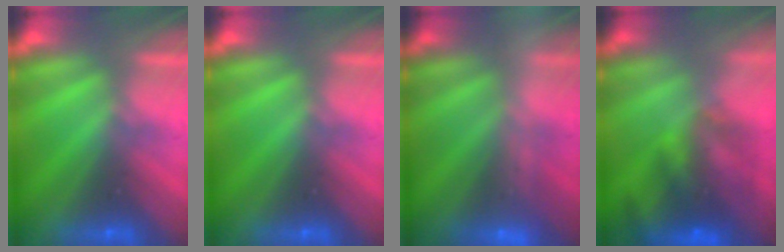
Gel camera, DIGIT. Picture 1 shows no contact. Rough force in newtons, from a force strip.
{"total": 0.0}
{"total": 2.3}
{"total": 6.3}